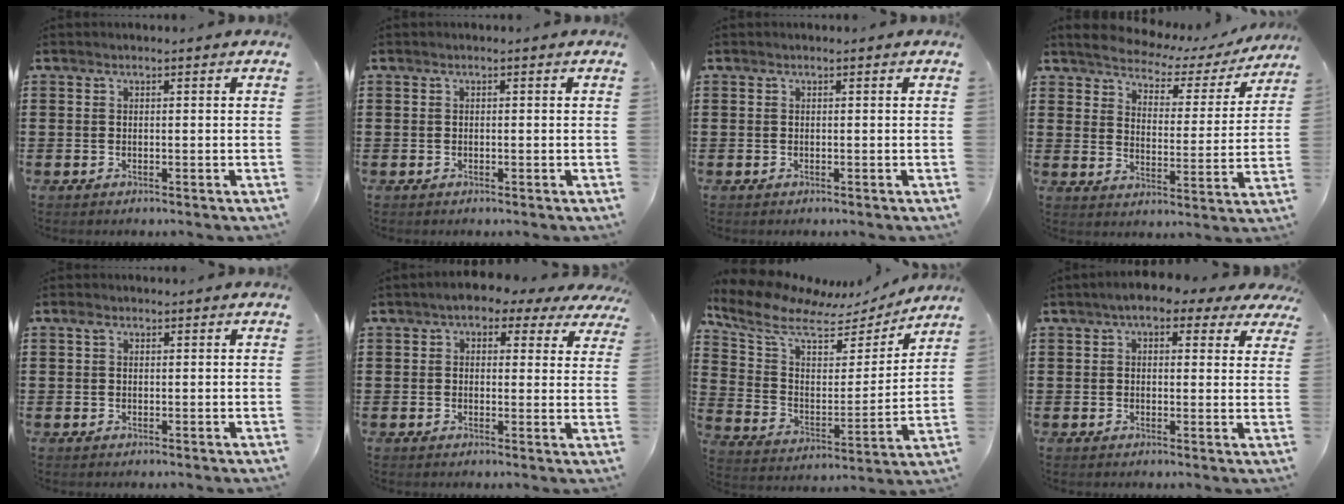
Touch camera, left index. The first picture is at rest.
{"total": 0.0}
{"total": 0.0}
{"total": 3.3, "force": [3.2, 0.6, 0.5], "torque": [-0.034, -0.027, 0.046]}
{"total": 1.3, "force": [0.5, 0.8, 0.8], "torque": [-0.018, 0.007, 0.009]}
{"total": 3.3, "force": [2.2, 1.7, 1.8], "torque": [-0.039, -0.003, 0.033]}
{"total": 8.7, "force": [7.0, 3.2, 4.2], "torque": [-0.115, -0.042, 0.120]}
{"total": 4.6, "force": [3.0, 1.7, 3.0], "torque": [-0.059, 0.001, 0.050]}